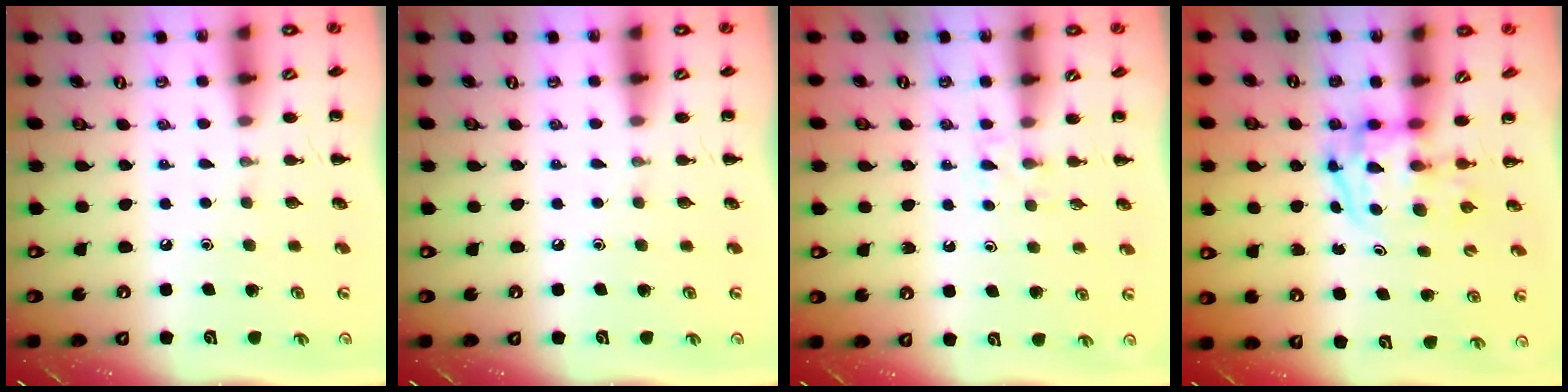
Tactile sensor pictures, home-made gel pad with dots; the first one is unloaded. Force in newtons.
{"total": 0.0}
{"total": 2.2, "press": 2.0, "slide": 1.0}
{"total": 3.9, "press": 3.9, "slide": 0.6}